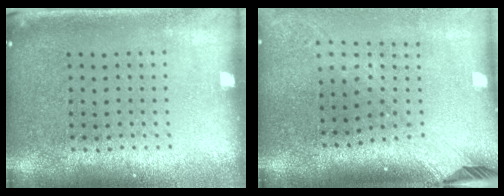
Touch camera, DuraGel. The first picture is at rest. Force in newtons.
{"total": 2.3, "press": 1.7, "slide": 1.5}